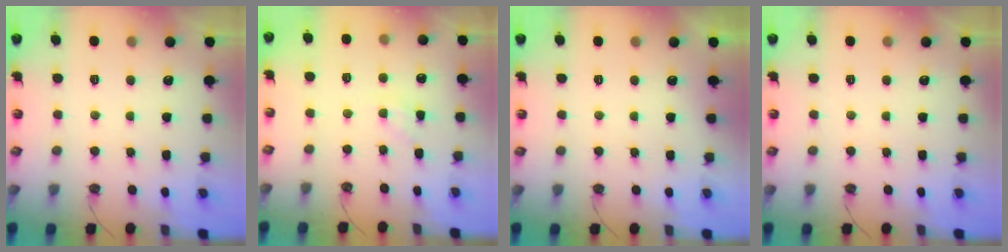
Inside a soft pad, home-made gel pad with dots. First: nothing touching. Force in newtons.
{"total": 1.9, "press": 1.9, "slide": 0.2}
{"total": 0.0}
{"total": 0.0}